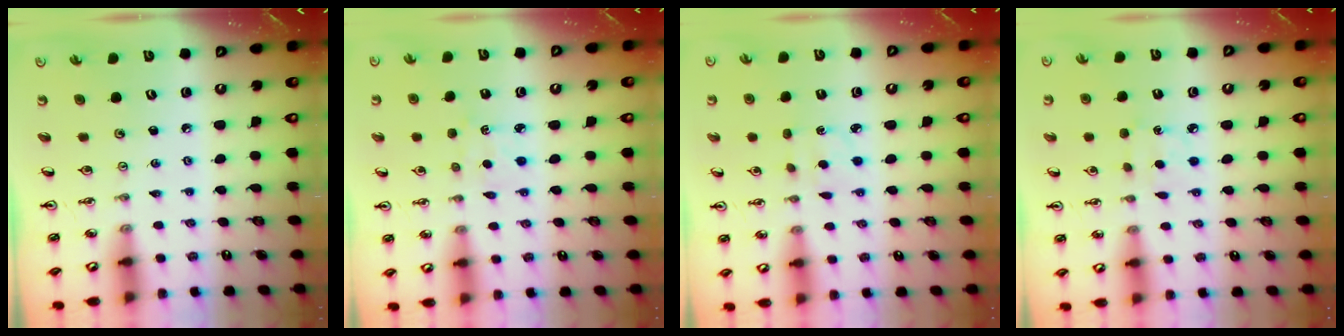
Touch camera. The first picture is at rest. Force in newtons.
{"total": 2.3, "press": 2.3, "slide": 0.3}
{"total": 2.2, "press": 2.1, "slide": 0.6}
{"total": 5.0, "press": 4.9, "slide": 0.5}